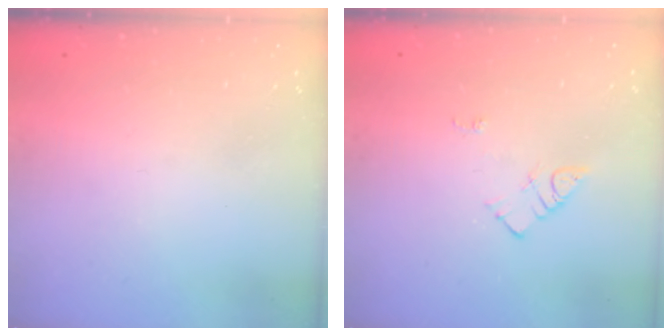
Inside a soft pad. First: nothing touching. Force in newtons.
{"total": 5.0, "press": 4.9, "slide": 0.7}